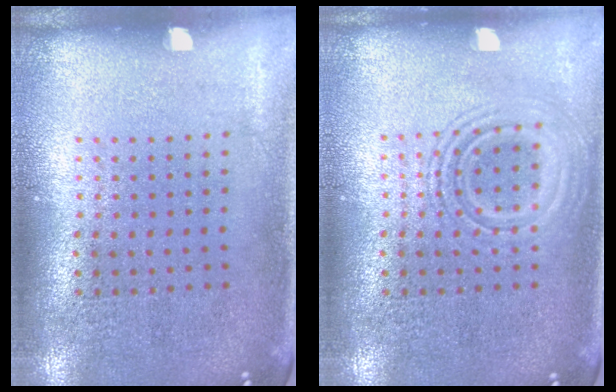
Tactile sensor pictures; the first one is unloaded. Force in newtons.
{"total": 2.8, "press": 2.7, "slide": 0.4}